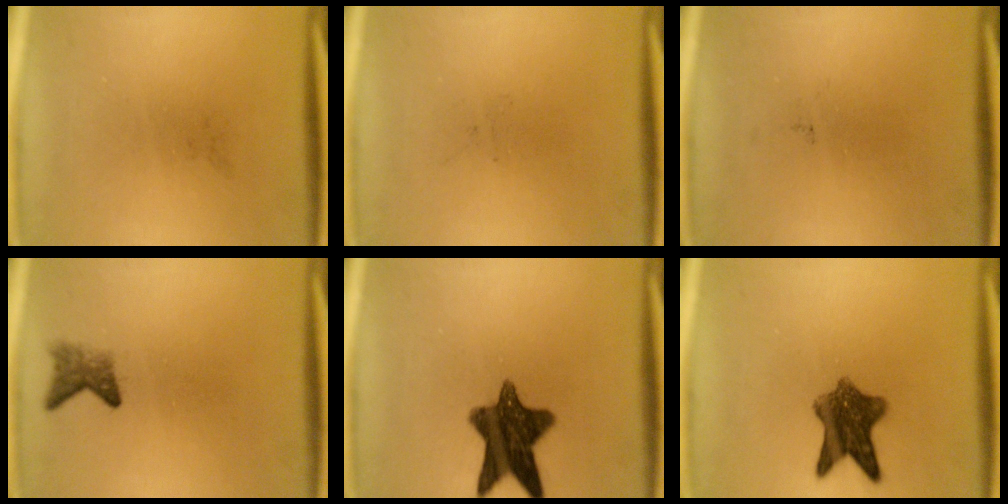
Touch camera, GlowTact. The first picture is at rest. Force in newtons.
{"total": 0.0}
{"total": 0.0}
{"total": 2.4}
{"total": 11.5}
{"total": 8.0}